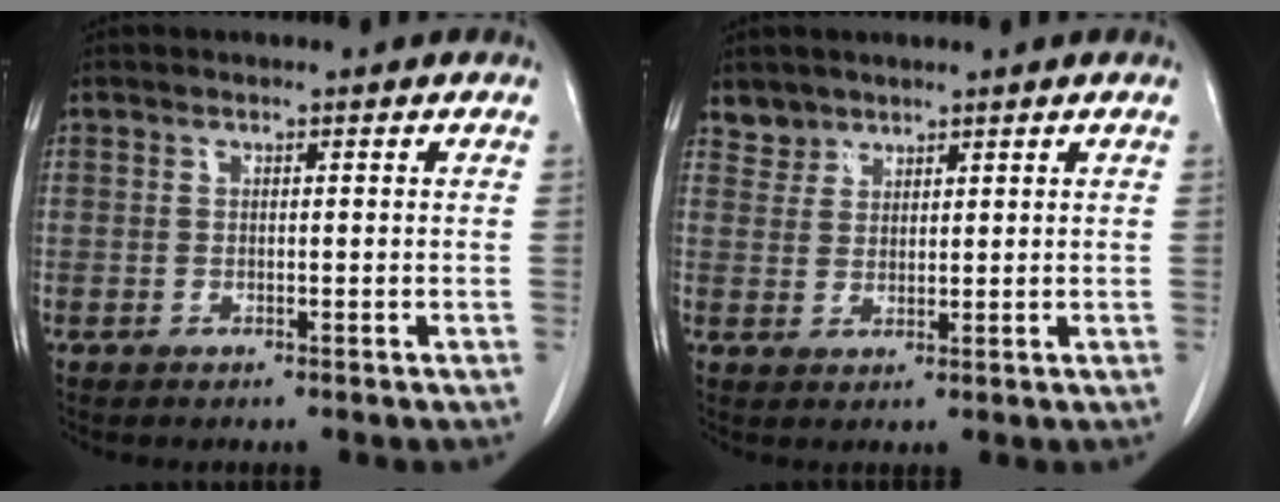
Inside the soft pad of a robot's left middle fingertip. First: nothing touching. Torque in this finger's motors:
{"motor_torque": [0.02, -0.03, 0.05, 0.00]}